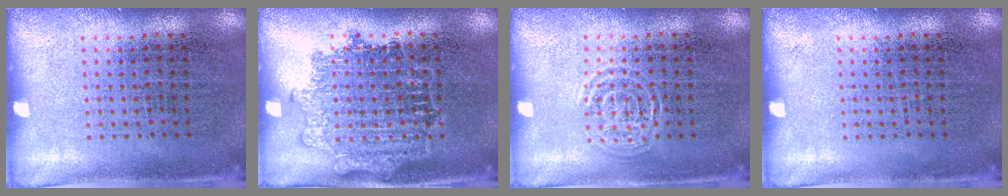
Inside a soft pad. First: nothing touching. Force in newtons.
{"total": 1.2, "press": 1.2, "slide": 0.2}
{"total": 1.4, "press": 1.4, "slide": 0.3}
{"total": 0.0}